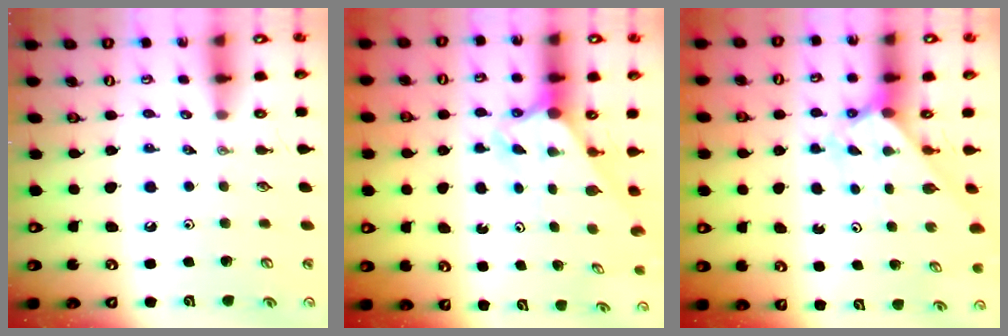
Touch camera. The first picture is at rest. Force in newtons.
{"total": 2.5, "press": 2.5, "slide": 0.2}
{"total": 2.1, "press": 2.1, "slide": 0.1}